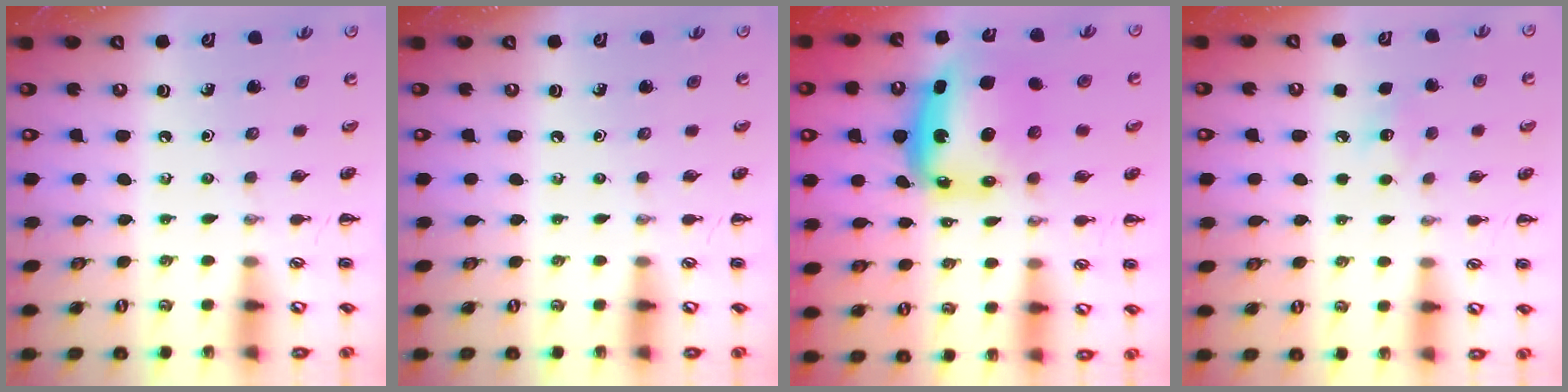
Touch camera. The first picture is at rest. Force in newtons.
{"total": 0.0}
{"total": 8.3, "press": 7.9, "slide": 2.5}
{"total": 6.1, "press": 5.9, "slide": 1.6}